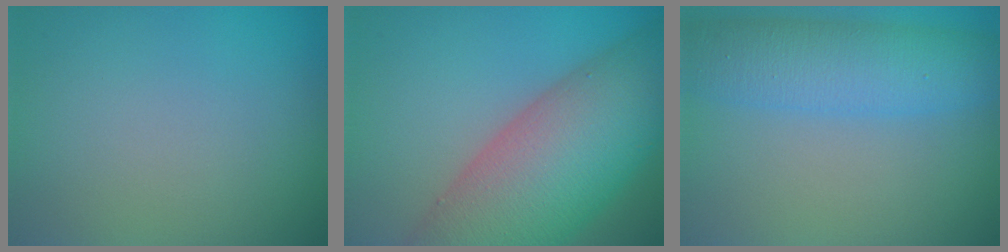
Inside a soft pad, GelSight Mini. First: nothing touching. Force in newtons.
{"total": 13.6, "press": 13.6, "slide": 0.7}
{"total": 6.4, "press": 6.4, "slide": 0.1}